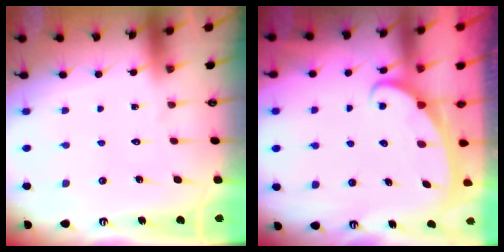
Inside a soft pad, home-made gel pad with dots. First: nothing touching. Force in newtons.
{"total": 2.6, "press": 2.6, "slide": 0.3}